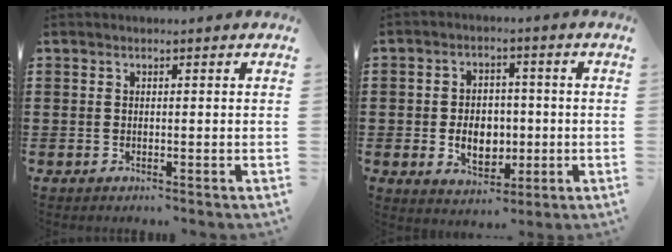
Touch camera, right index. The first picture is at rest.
{"total": 6.1, "force": [-0.9, 4.8, 3.7], "torque": [-0.061, 0.005, -0.018]}